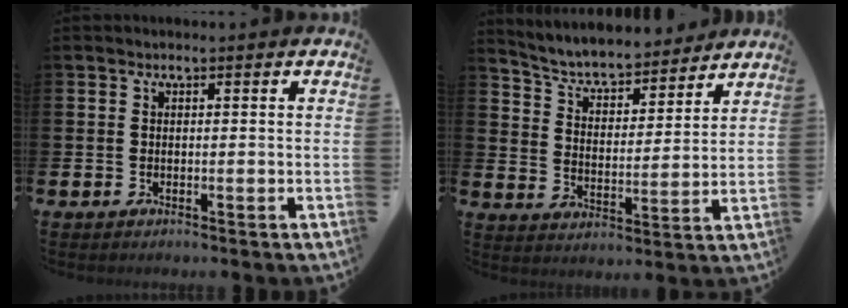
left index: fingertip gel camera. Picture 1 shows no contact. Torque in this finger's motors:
{"motor_torque": [0.89, -1.25, 0.36, 0.05]}